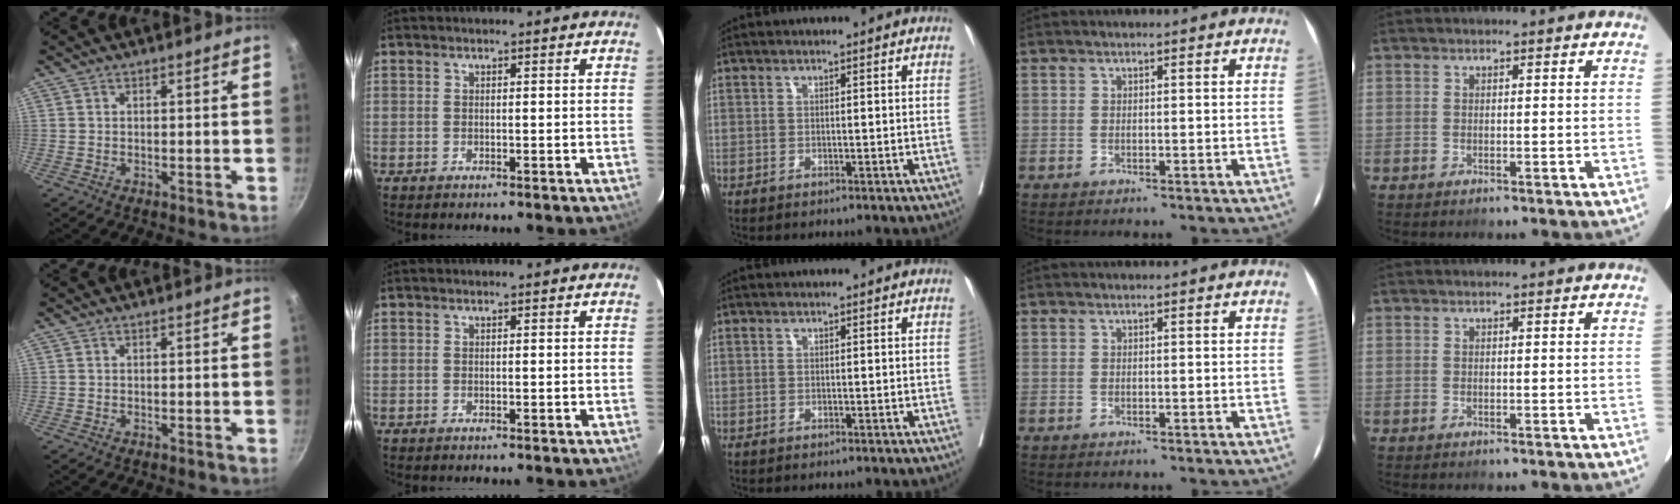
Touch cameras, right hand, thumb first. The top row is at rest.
{}